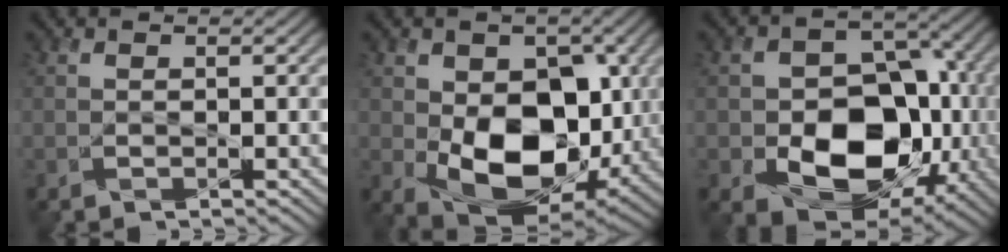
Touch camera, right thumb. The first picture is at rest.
{"total": 13.6, "force": [-1.1, 9.1, 10.0], "torque": [-0.170, -0.029, -0.014]}
{"total": 14.2, "force": [-3.6, 10.2, 9.2], "torque": [-0.130, -0.017, -0.068]}